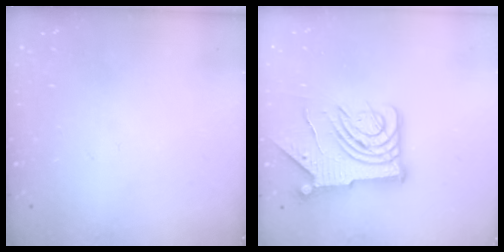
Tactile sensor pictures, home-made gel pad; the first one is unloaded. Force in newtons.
{"total": 16.1, "press": 16.0, "slide": 1.8}